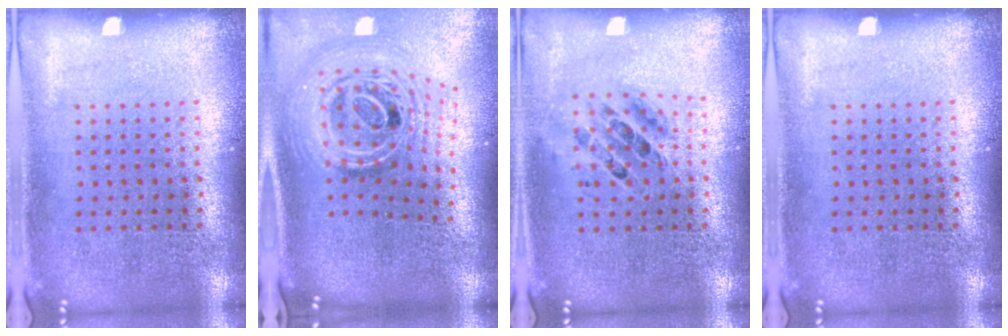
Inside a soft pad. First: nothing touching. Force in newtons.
{"total": 3.1, "press": 2.1, "slide": 2.3}
{"total": 0.7, "press": 0.7, "slide": 0.1}
{"total": 0.0}